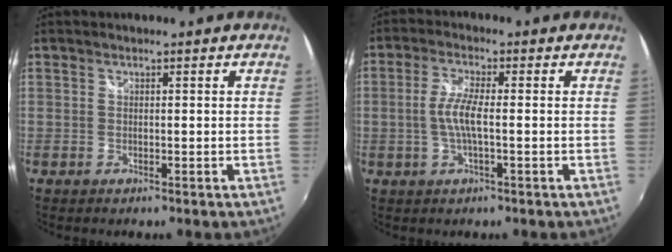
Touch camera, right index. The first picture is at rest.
{"total": 5.2, "force": [-0.7, 0.9, 5.0], "torque": [-0.102, 0.001, -0.012]}